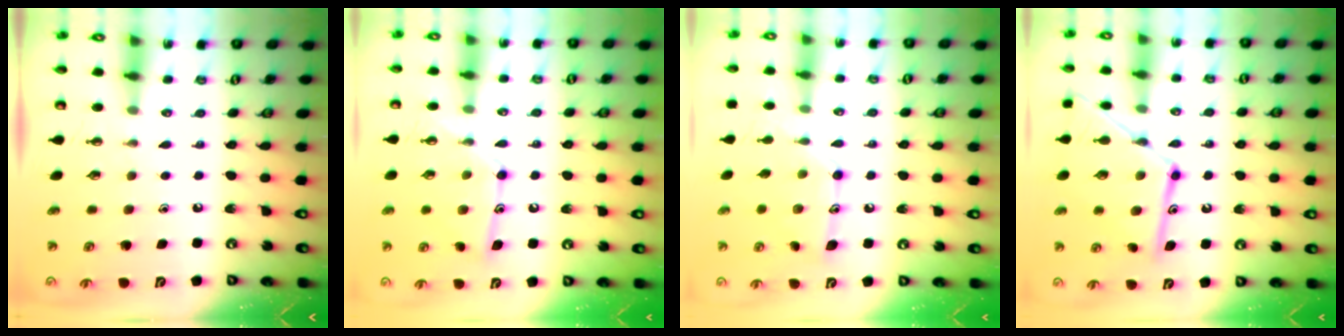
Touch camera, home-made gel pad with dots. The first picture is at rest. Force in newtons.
{"total": 12.9, "press": 12.9, "slide": 1.0}
{"total": 12.2, "press": 12.2, "slide": 0.3}
{"total": 16.8, "press": 16.7, "slide": 1.3}